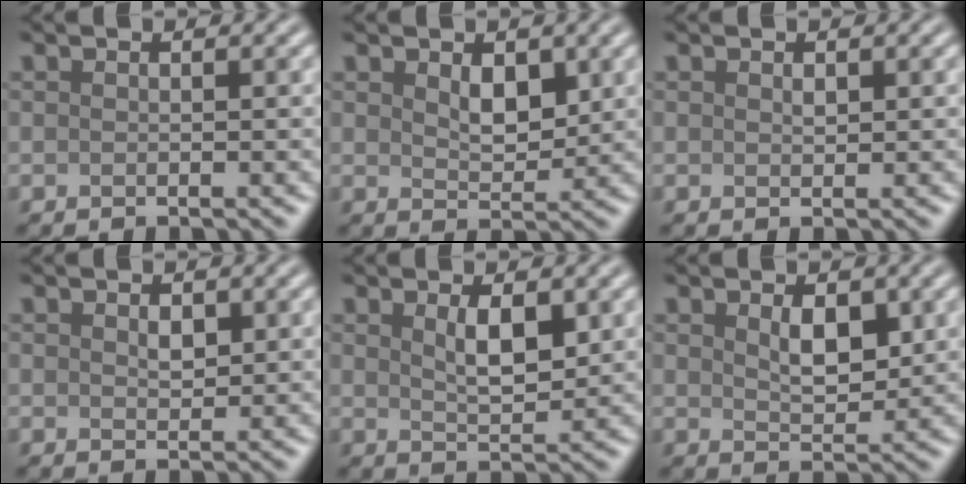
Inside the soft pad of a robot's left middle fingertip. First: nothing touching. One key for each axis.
{"total": 2.6, "fx": 1.0, "fy": 1.5, "fz": 1.8, "tx": -0.033, "ty": -0.005, "tz": 0.022}
{"total": 0.6, "fx": 0.2, "fy": 0.3, "fz": 0.4, "tx": -0.007, "ty": -0.001, "tz": 0.005}
{"total": 1.2, "fx": 0.5, "fy": 0.8, "fz": 0.9, "tx": -0.014, "ty": -0.002, "tz": 0.011}
{"total": 2.9, "fx": 1.1, "fy": 1.1, "fz": 2.4, "tx": -0.045, "ty": -0.004, "tz": 0.022}
{"total": 2.8, "fx": 0.9, "fy": 1.5, "fz": 2.1, "tx": -0.037, "ty": -0.004, "tz": 0.021}